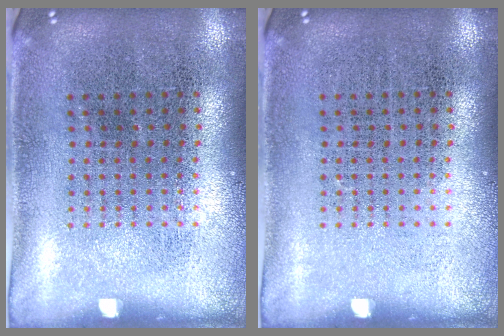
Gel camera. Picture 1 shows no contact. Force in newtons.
{"total": 0.0}